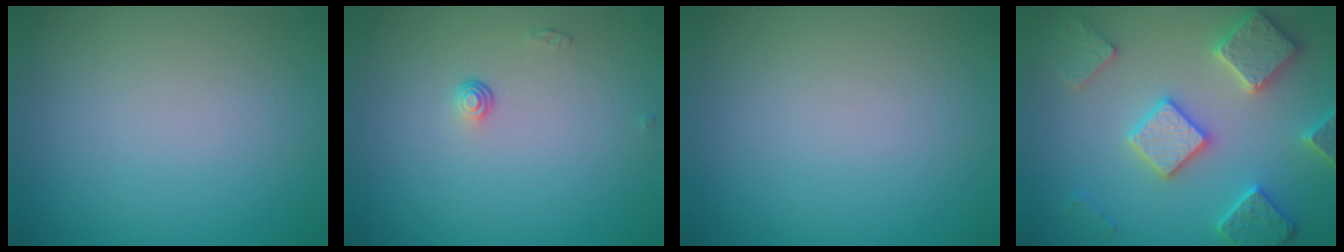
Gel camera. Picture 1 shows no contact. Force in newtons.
{"total": 0.8, "press": 0.5, "slide": 0.6}
{"total": 0.0}
{"total": 5.5, "press": 5.4, "slide": 1.3}